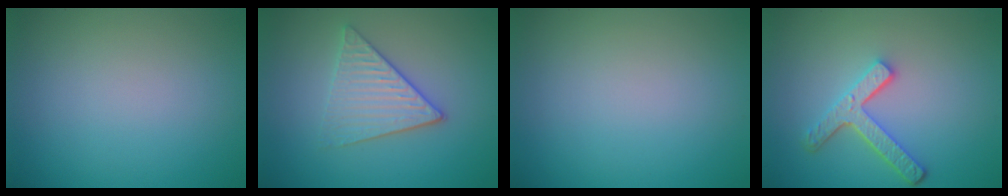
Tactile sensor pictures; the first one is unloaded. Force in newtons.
{"total": 3.5, "press": 3.1, "slide": 1.7}
{"total": 0.0}
{"total": 3.8, "press": 3.0, "slide": 2.3}